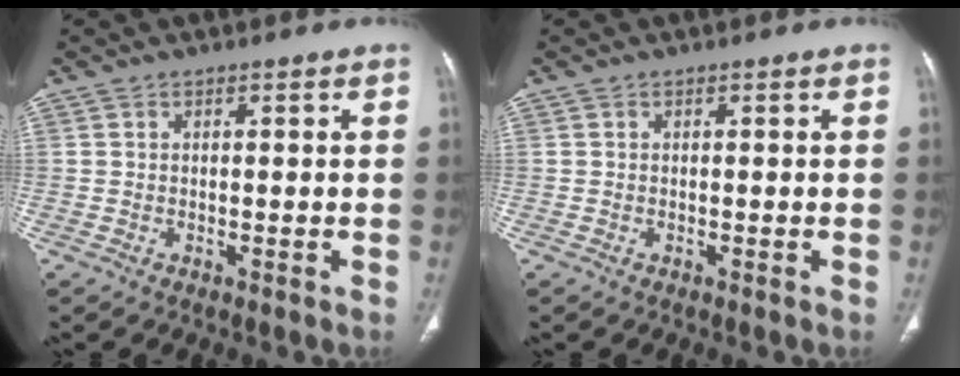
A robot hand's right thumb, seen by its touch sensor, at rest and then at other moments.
{"total": 0.0}